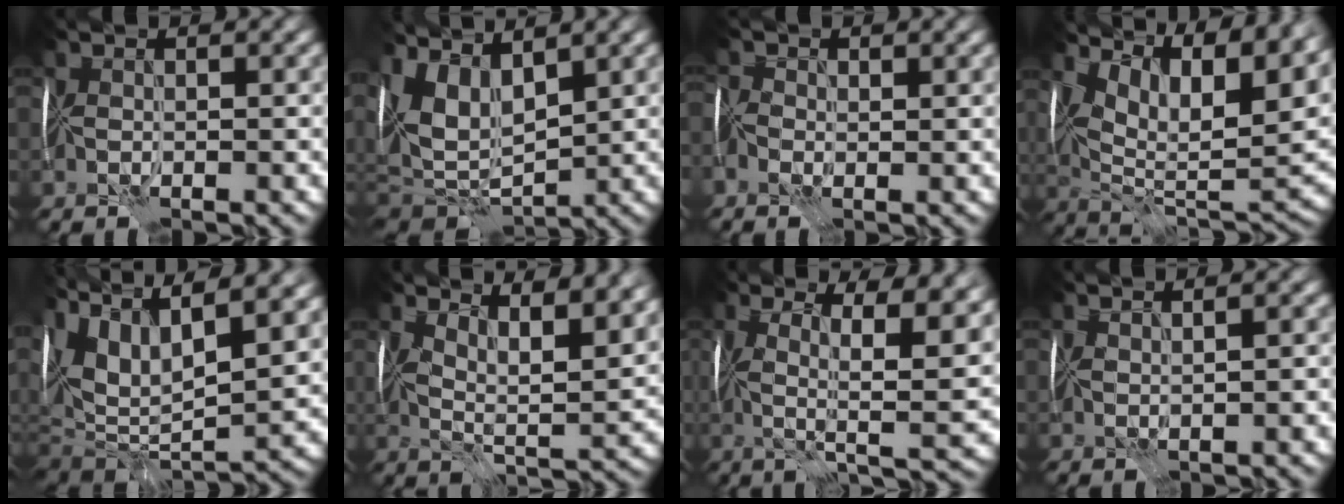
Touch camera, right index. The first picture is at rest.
{"total": 8.3, "force": [2.9, 4.9, 6.1], "torque": [-0.113, -0.005, 0.063]}
{"total": 2.3, "force": [-0.4, 1.8, 1.5], "torque": [-0.032, 0.011, -0.016]}
{"total": 14.9, "force": [7.6, 6.8, 10.9], "torque": [-0.144, 0.032, 0.130]}
{"total": 14.4, "force": [5.3, 6.3, 11.7], "torque": [-0.250, 0.029, 0.095]}
{"total": 7.7, "force": [4.8, 2.2, 5.5], "torque": [-0.078, 0.003, 0.075]}
{"total": 11.0, "force": [2.2, 2.8, 10.4], "torque": [-0.157, 0.004, 0.044]}
{"total": 1.4, "force": [0.7, 0.1, 1.2], "torque": [-0.015, 0.004, 0.016]}